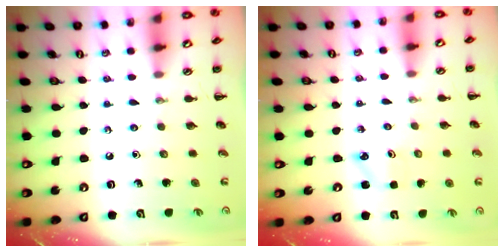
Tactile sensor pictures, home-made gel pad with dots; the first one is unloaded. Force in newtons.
{"total": 1.9, "press": 1.8, "slide": 0.5}